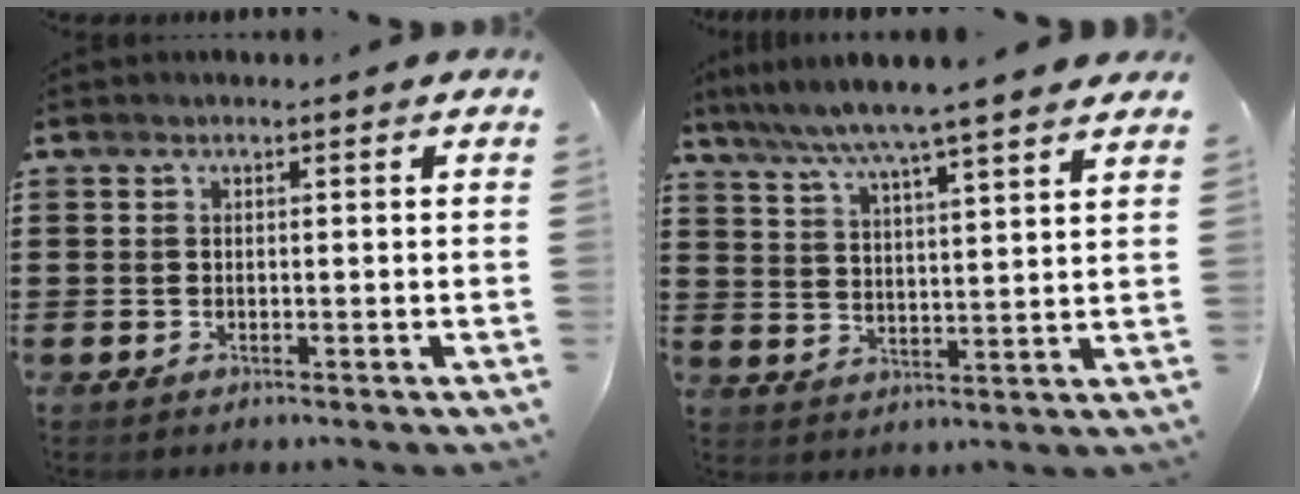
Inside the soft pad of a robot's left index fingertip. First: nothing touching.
{"total": 6.1, "force": [5.2, -1.0, 3.0], "torque": [-0.079, -0.031, 0.086]}